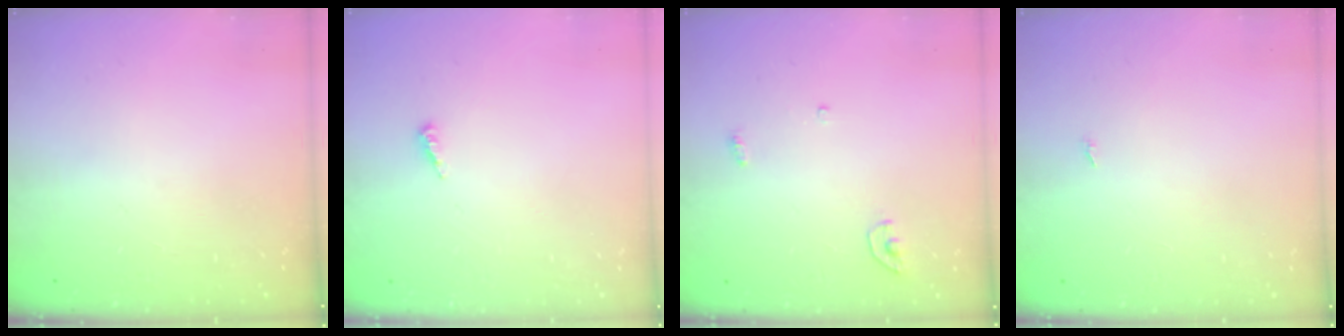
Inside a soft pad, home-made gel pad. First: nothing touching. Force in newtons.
{"total": 3.9, "press": 3.9, "slide": 0.2}
{"total": 3.4, "press": 3.3, "slide": 0.3}
{"total": 4.0, "press": 1.3, "slide": 3.7}